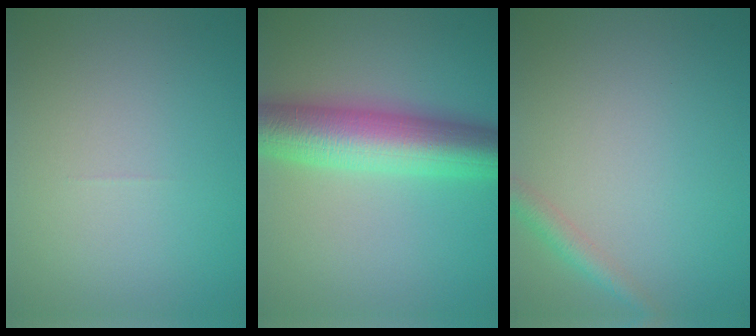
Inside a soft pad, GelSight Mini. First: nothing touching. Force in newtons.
{"total": 9.2, "press": 9.2, "slide": 0.1}
{"total": 1.9, "press": 1.9, "slide": 0.0}